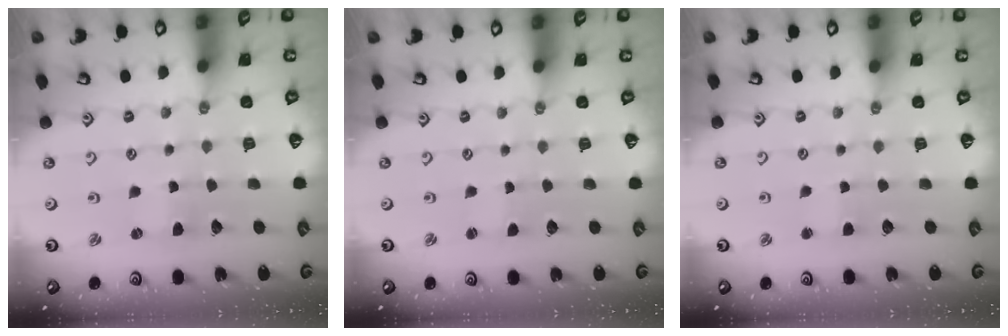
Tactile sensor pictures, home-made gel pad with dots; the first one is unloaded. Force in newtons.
{"total": 0.0}
{"total": 2.4, "press": 2.3, "slide": 0.3}